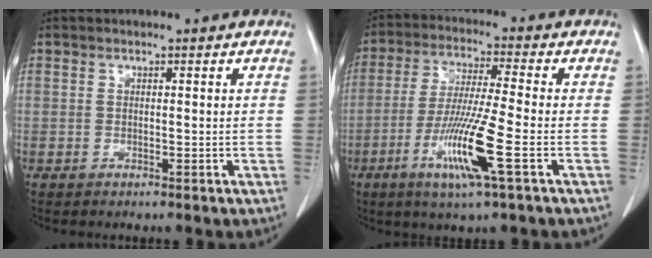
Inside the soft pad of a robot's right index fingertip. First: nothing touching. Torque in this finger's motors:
{"motor_torque": [1.72, -0.42, 0.49, 0.21]}